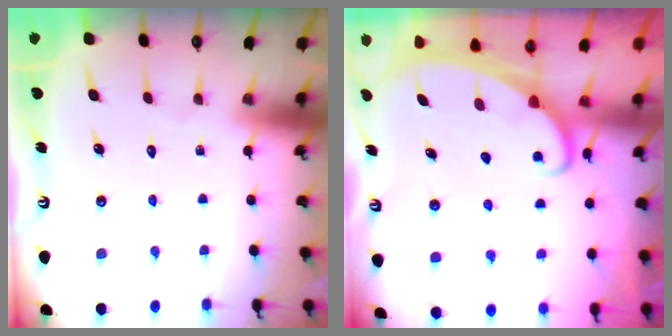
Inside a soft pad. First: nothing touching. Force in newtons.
{"total": 2.2, "press": 2.2, "slide": 0.3}